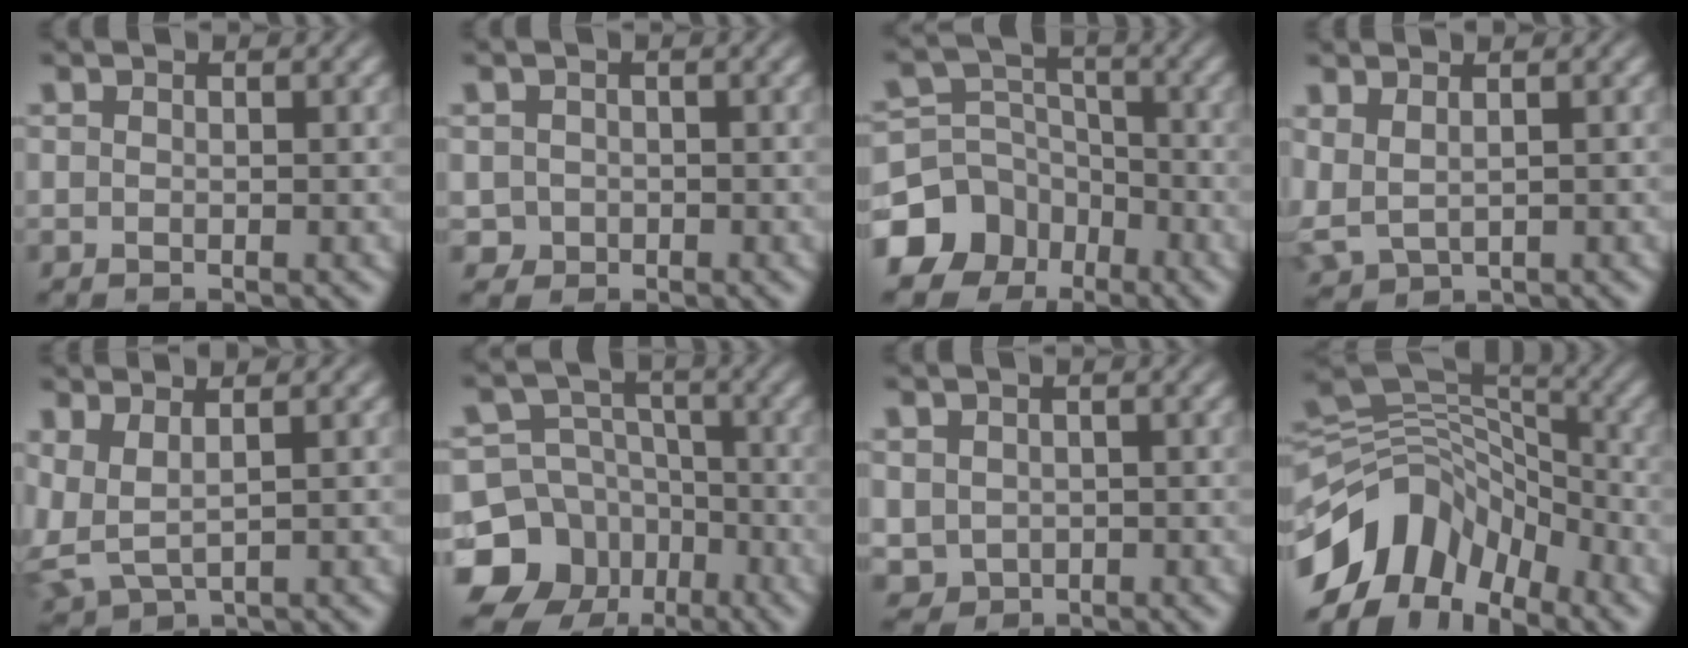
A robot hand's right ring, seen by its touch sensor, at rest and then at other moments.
{"total": 3.3, "force": [-1.1, 3.0, 0.6], "torque": [-0.020, -0.026, -0.007]}
{"total": 10.4, "force": [-4.0, 8.8, 4.0], "torque": [-0.053, -0.039, -0.062]}
{"total": 3.6, "force": [0.9, 3.2, 1.4], "torque": [-0.061, -0.016, 0.030]}
{"total": 6.1, "force": [0.3, 5.3, 2.9], "torque": [-0.115, -0.029, 0.020]}
{"total": 16.6, "force": [-6.0, 14.3, 6.1], "torque": [-0.108, -0.073, -0.088]}
{"total": 5.2, "force": [-1.3, 4.7, 1.8], "torque": [-0.050, -0.038, 0.002]}
{"total": 14.5, "force": [-4.7, 11.2, 7.8], "torque": [-0.125, -0.019, -0.080]}